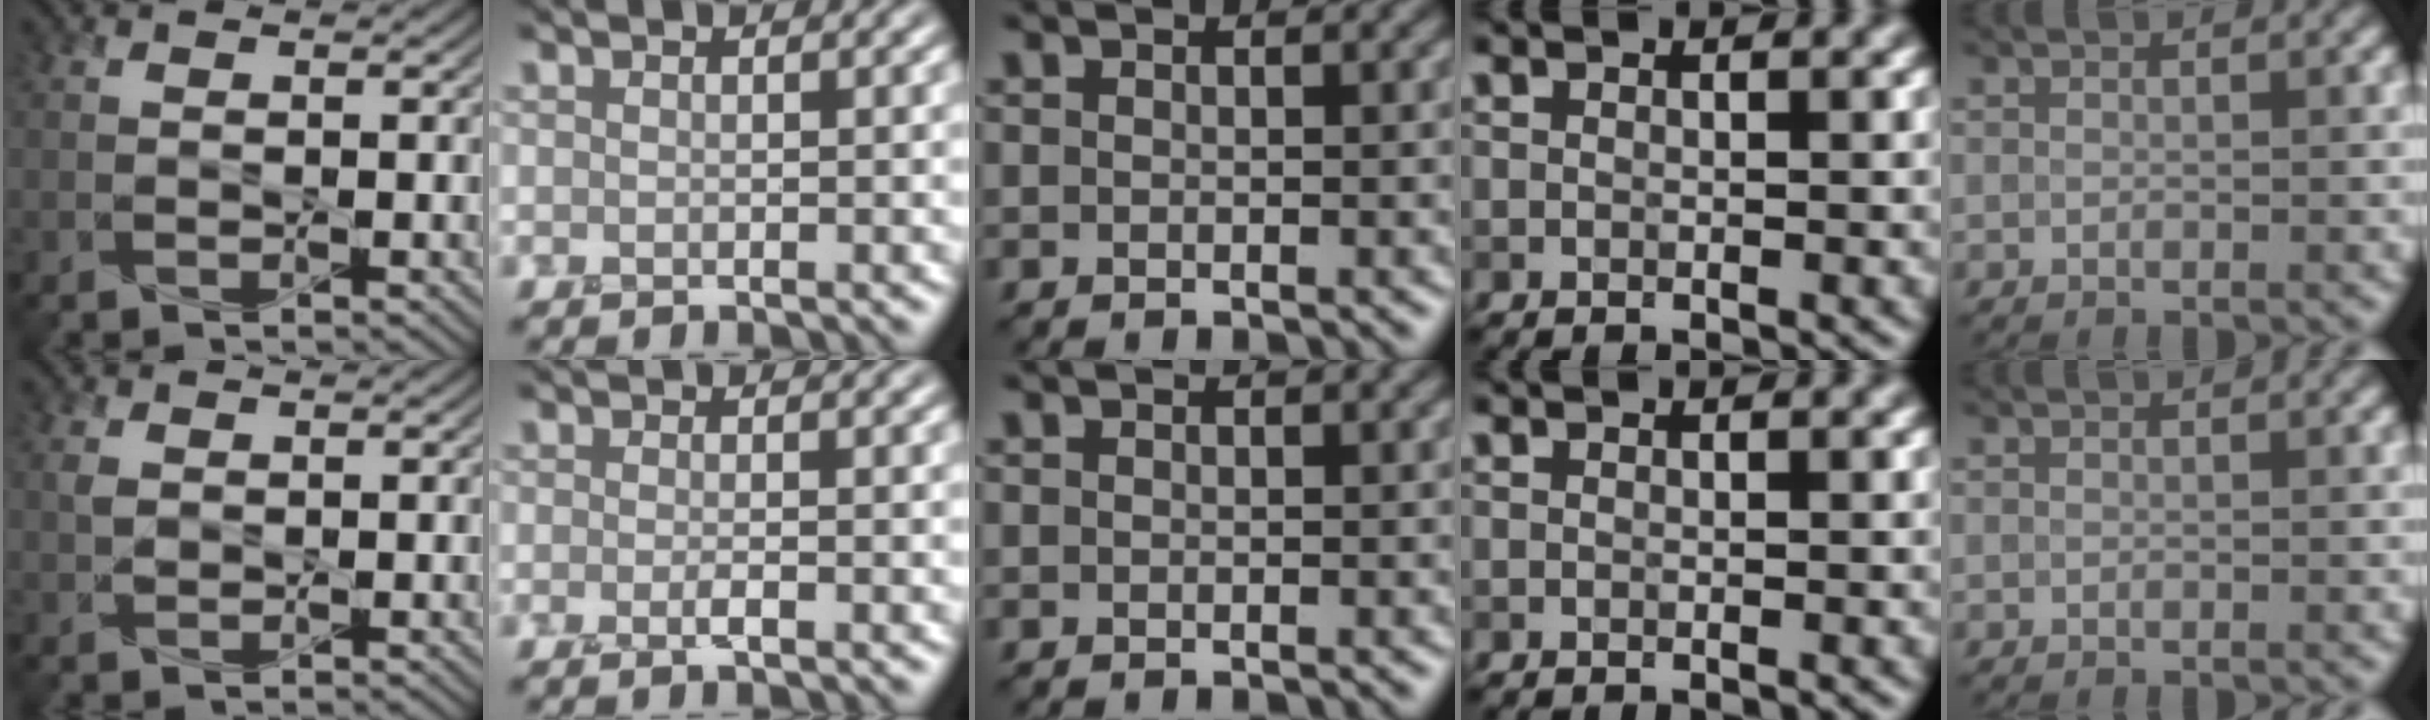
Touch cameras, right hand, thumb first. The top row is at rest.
{"thumb": {"total": 1.3, "force": [0.4, 1.0, 0.8], "torque": [-0.024, 0.000, 0.010]}, "index": {"total": 0.9, "force": [-0.4, 0.1, 0.8], "torque": [-0.023, -0.004, -0.012]}}